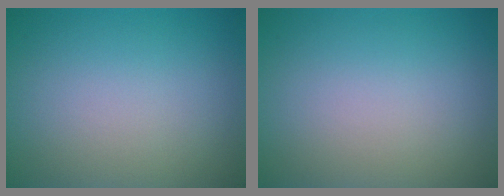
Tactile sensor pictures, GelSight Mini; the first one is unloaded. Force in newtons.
{"total": 0.0}